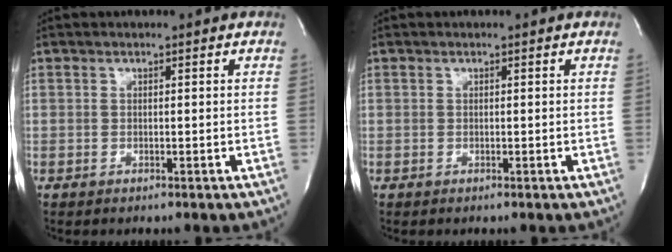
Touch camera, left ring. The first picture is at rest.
{"total": 0.0}